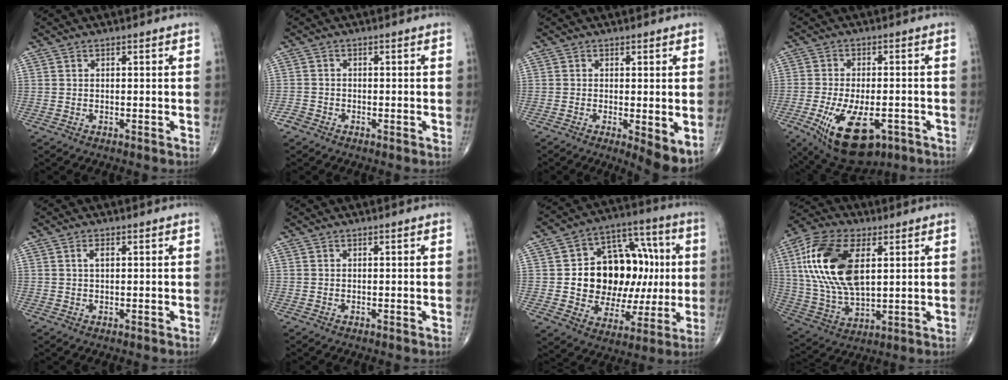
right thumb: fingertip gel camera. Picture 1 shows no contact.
{"total": 1.6, "force": [-1.3, 0.9, 0.0], "torque": [0.002, 0.002, -0.031]}
{"total": 5.9, "force": [-1.4, 1.5, 5.5], "torque": [-0.082, -0.020, -0.022]}
{"total": 15.3, "force": [-6.6, 7.5, 11.6], "torque": [-0.204, 0.005, -0.091]}
{"total": 1.7, "force": [0.5, 0.8, 1.4], "torque": [-0.028, 0.004, 0.010]}
{"total": 0.0}
{"total": 20.0, "force": [1.4, 13.9, 14.2], "torque": [-0.153, 0.027, 0.033]}
{"total": 20.0, "force": [5.1, 10.4, 16.3], "torque": [-0.326, -0.007, 0.095]}